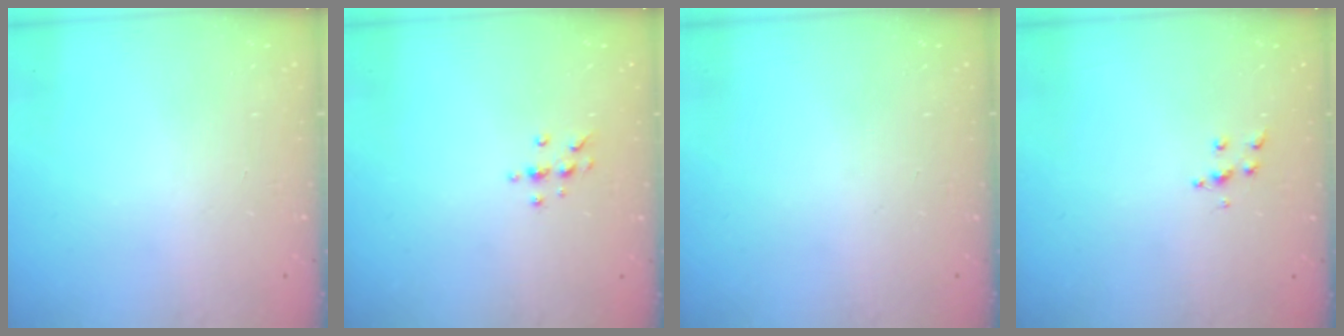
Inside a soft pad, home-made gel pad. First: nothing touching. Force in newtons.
{"total": 5.6, "press": 5.5, "slide": 0.7}
{"total": 0.0}
{"total": 5.9, "press": 5.9, "slide": 0.3}